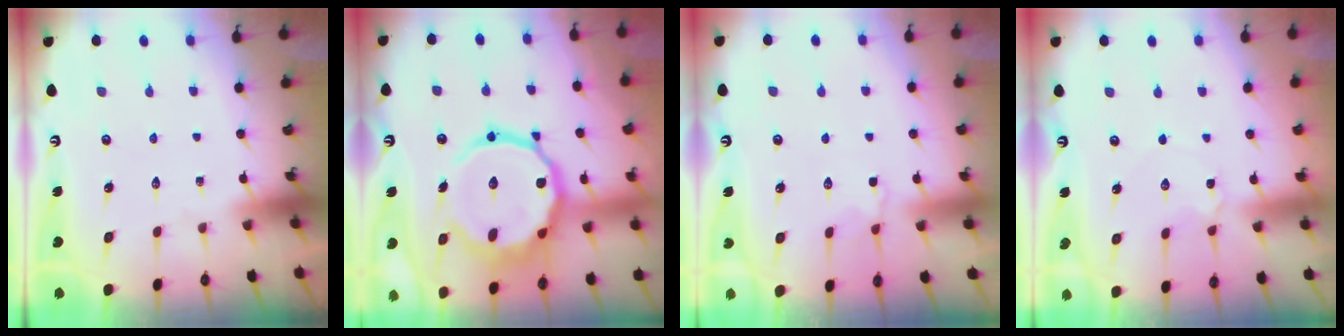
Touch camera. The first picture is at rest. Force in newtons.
{"total": 19.9, "press": 19.8, "slide": 2.0}
{"total": 2.7, "press": 2.3, "slide": 1.4}
{"total": 3.3, "press": 3.3, "slide": 0.4}